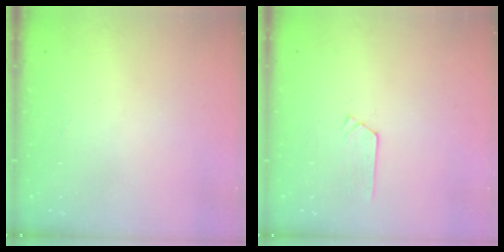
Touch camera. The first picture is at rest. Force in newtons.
{"total": 4.2, "press": 4.2, "slide": 0.4}